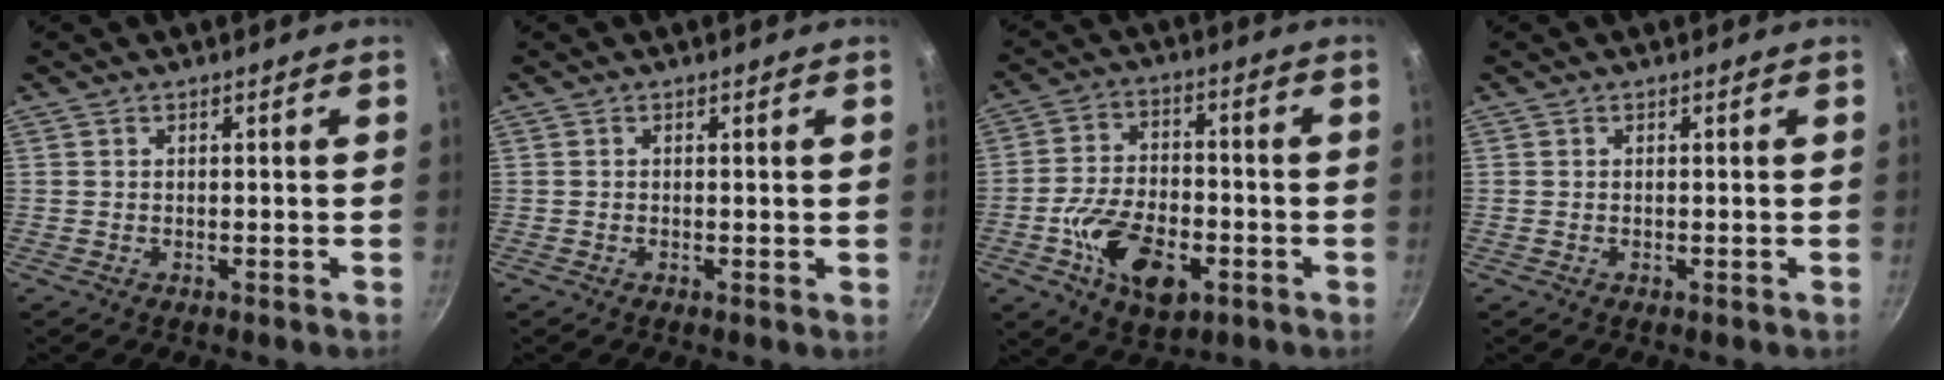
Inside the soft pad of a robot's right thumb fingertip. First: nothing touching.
{"total": 0.0}
{"total": 13.7, "force": [-4.9, 7.9, 10.1], "torque": [-0.162, 0.022, -0.085]}
{"total": 0.0}